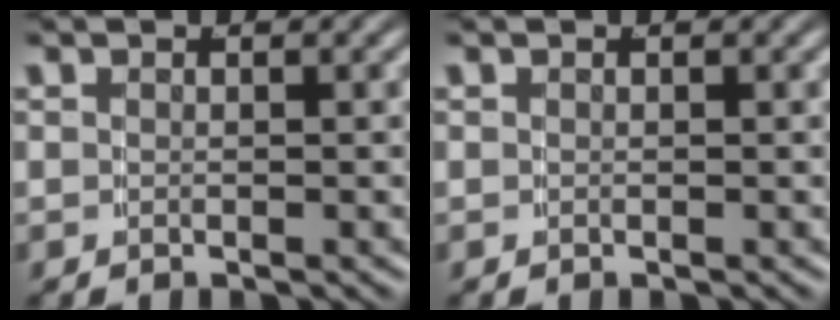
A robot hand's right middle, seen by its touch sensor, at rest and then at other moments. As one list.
[{"total": 0.0}]